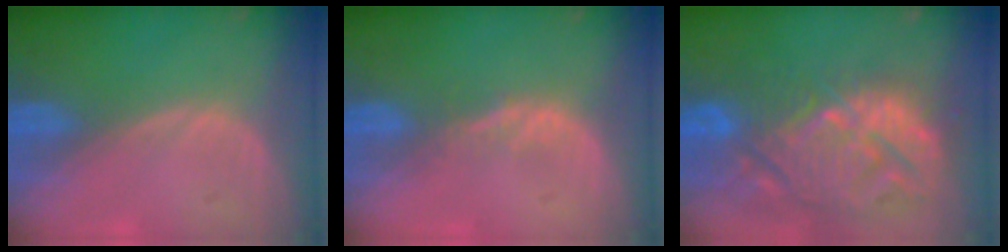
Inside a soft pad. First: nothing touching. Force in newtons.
{"total": 1.4, "press": 1.4, "slide": 0.1}
{"total": 14.8, "press": 12.7, "slide": 7.6}